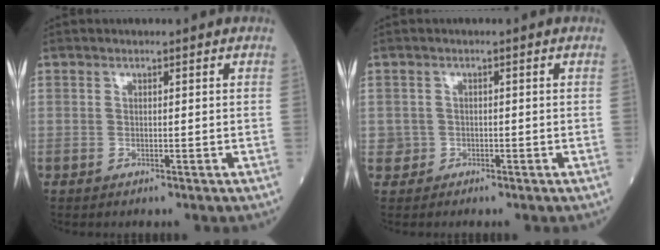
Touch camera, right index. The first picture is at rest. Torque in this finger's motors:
{"motor_torque": [0.01, 0.04, -0.04, -0.01]}